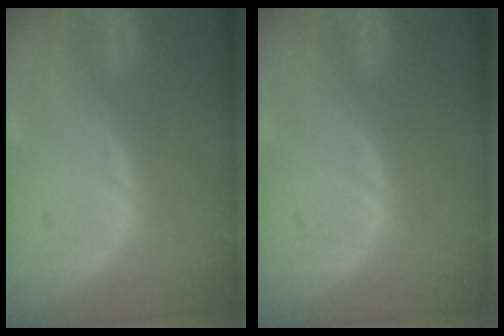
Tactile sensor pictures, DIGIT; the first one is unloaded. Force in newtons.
{"total": 0.0}